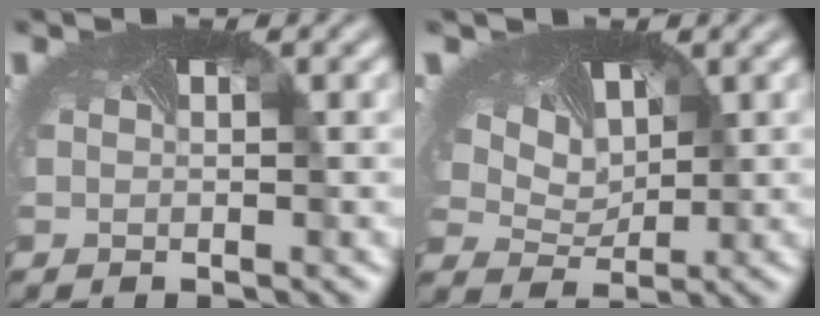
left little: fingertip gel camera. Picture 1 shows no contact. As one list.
[{"total": 6.5, "force": [3.8, 4.1, 3.2], "torque": [-0.083, 0.011, 0.060]}]